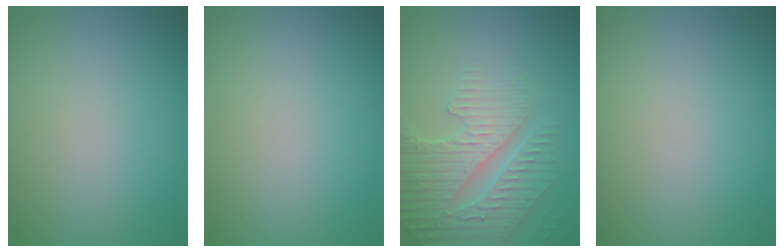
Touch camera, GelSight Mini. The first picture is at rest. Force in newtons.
{"total": 0.0}
{"total": 4.4, "press": 4.3, "slide": 0.5}
{"total": 0.0}